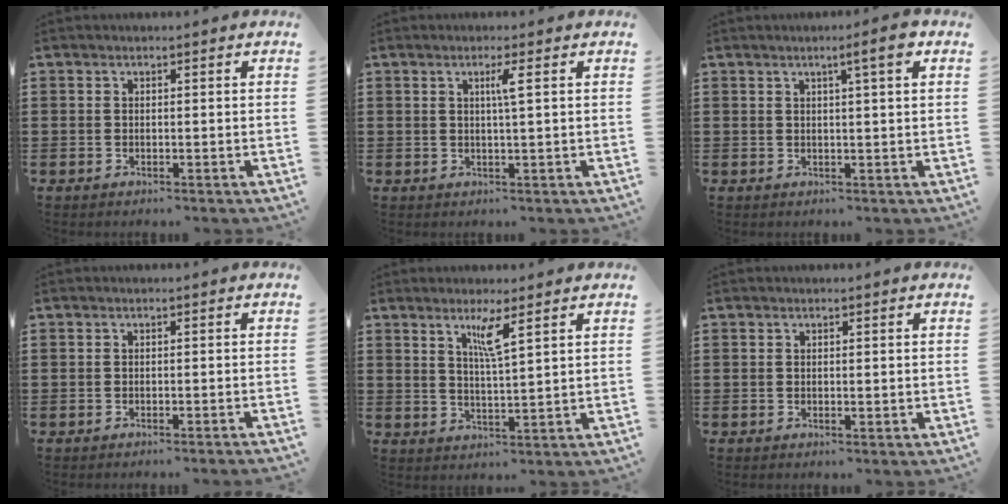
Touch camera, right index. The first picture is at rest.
{"total": 2.2, "force": [0.6, -0.3, 2.1], "torque": [-0.040, -0.004, 0.006]}
{"total": 3.6, "force": [1.7, -0.1, 3.2], "torque": [-0.048, -0.007, 0.022]}
{"total": 0.9, "force": [-0.8, -0.2, 0.3], "torque": [-0.006, -0.001, -0.015]}
{"total": 4.1, "force": [2.4, 0.0, 3.3], "torque": [-0.064, -0.004, 0.037]}
{"total": 0.0}